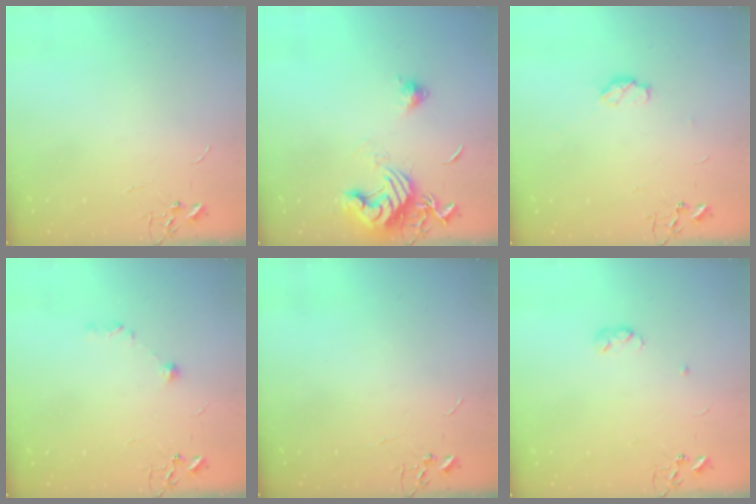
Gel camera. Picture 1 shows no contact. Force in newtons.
{"total": 13.2, "press": 13.1, "slide": 1.6}
{"total": 5.2, "press": 5.2, "slide": 0.8}
{"total": 6.6, "press": 6.6, "slide": 0.8}
{"total": 0.0}
{"total": 3.9, "press": 3.8, "slide": 0.7}